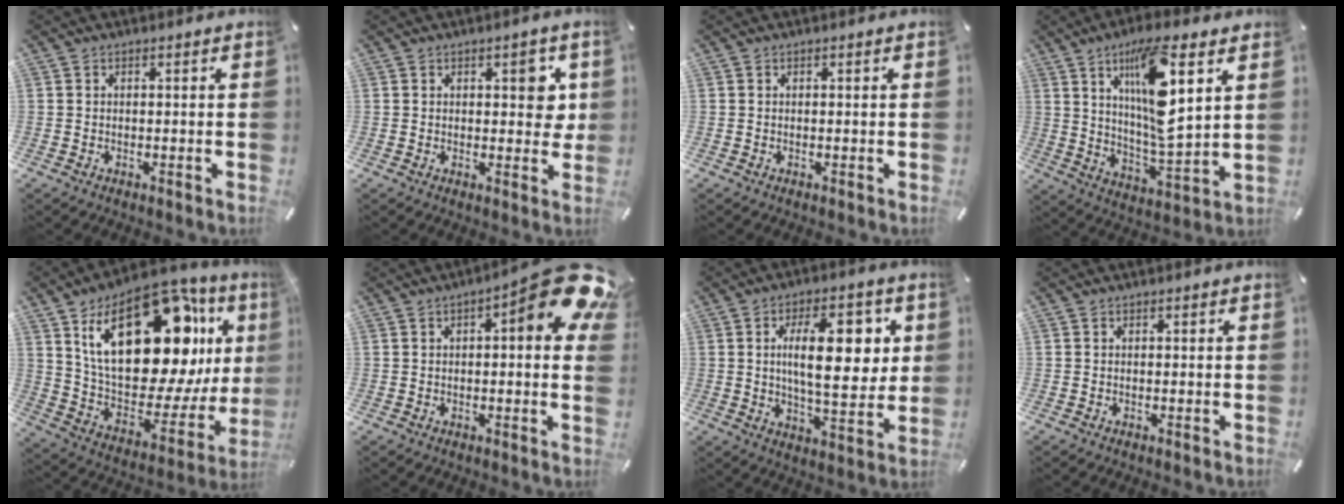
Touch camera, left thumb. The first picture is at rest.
{"total": 5.5, "force": [1.8, 3.3, 4.1], "torque": [-0.037, -0.008, 0.021]}
{"total": 0.0}
{"total": 15.8, "force": [7.3, 4.1, 13.4], "torque": [-0.250, -0.033, 0.113]}
{"total": 30.9, "force": [12.0, 16.1, 23.4], "torque": [-0.394, -0.082, 0.213]}
{"total": 15.0, "force": [6.6, 4.5, 12.7], "torque": [-0.150, -0.054, 0.104]}
{"total": 17.0, "force": [3.8, 7.6, 14.7], "torque": [-0.218, -0.002, 0.054]}
{"total": 0.0}